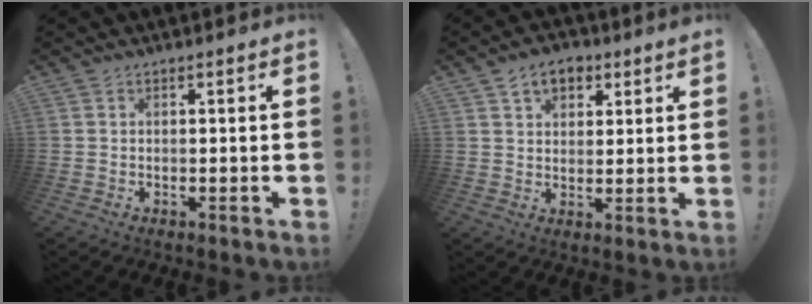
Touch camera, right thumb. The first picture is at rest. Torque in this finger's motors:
{"motor_torque": [-0.18, 0.29, 0.07, 0.07, 0.00]}